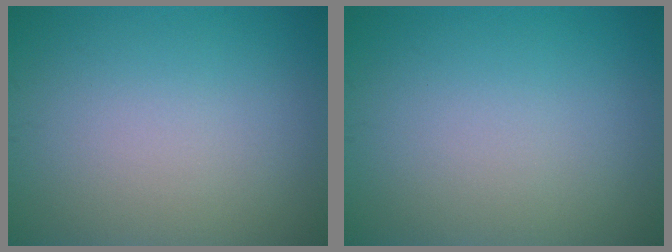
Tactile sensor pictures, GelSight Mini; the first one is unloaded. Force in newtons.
{"total": 0.0}